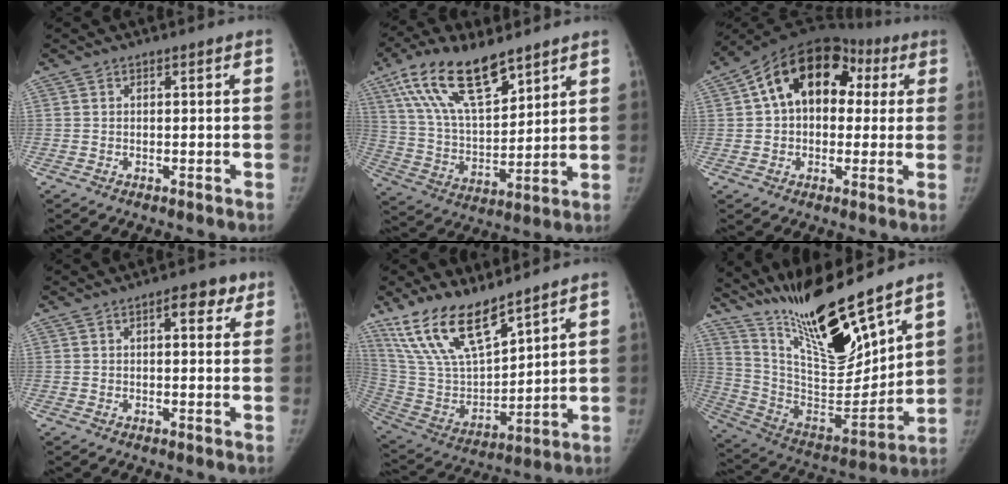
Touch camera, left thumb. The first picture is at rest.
{"total": 18.1, "force": [11.2, 7.2, 12.3], "torque": [-0.204, -0.041, 0.218]}
{"total": 17.6, "force": [4.2, 12.1, 12.1], "torque": [-0.159, 0.039, 0.057]}
{"total": 5.2, "force": [2.4, 2.3, 4.0], "torque": [-0.034, -0.004, 0.026]}
{"total": 17.5, "force": [12.8, 5.8, 10.4], "torque": [-0.172, -0.060, 0.264]}
{"total": 22.2, "force": [17.2, 4.0, 13.4], "torque": [-0.199, -0.099, 0.320]}